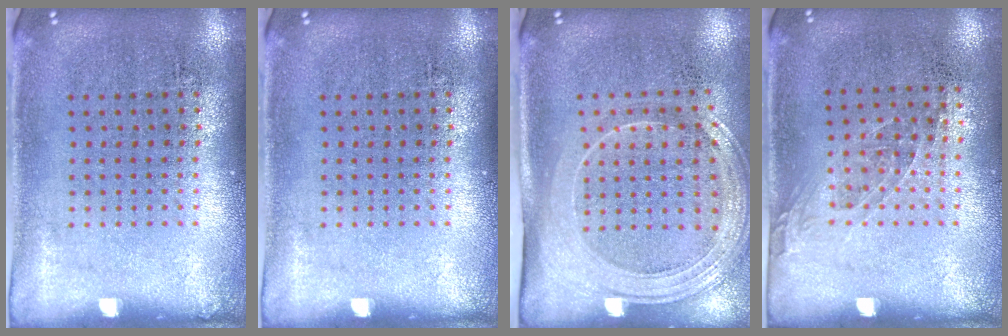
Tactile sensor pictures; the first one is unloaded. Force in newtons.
{"total": 0.0}
{"total": 2.2, "press": 1.8, "slide": 1.1}
{"total": 1.0, "press": 0.8, "slide": 0.6}